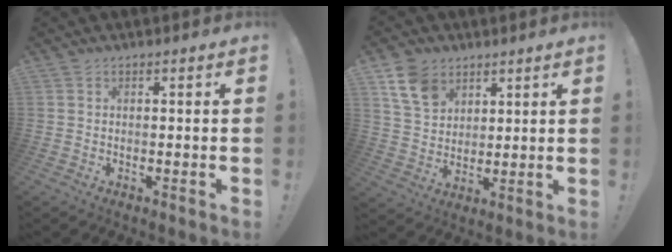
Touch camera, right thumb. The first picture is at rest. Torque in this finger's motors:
{"motor_torque": [-0.11, -0.03, -0.17, 0.12, 0.04]}